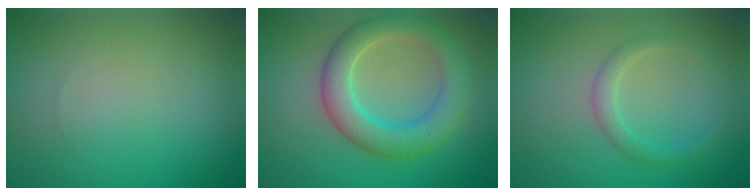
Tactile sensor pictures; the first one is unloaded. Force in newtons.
{"total": 5.4, "press": 5.4, "slide": 0.1}
{"total": 1.7, "press": 1.7, "slide": 0.1}